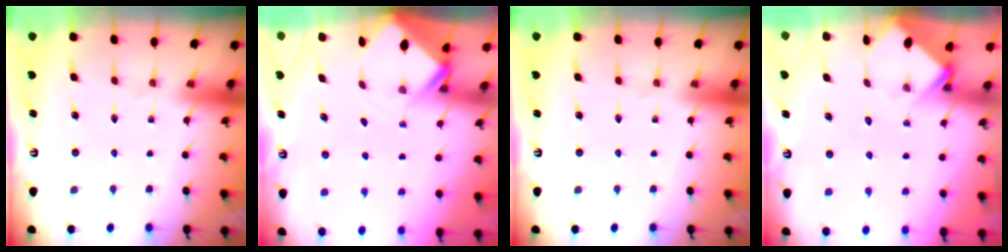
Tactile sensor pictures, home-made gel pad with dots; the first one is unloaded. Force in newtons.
{"total": 2.8, "press": 2.8, "slide": 0.2}
{"total": 0.0}
{"total": 3.7, "press": 3.7, "slide": 0.2}